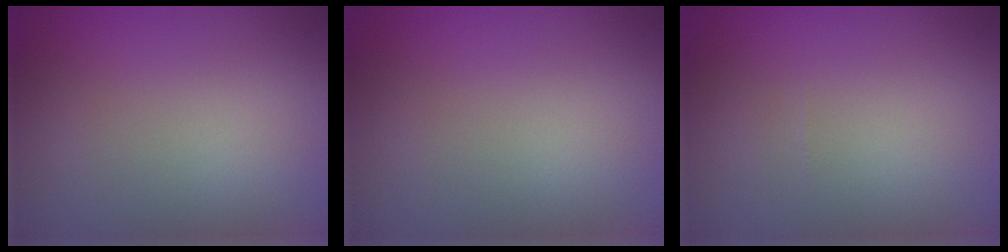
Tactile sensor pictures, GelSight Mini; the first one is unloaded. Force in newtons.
{"total": 0.0}
{"total": 0.0}